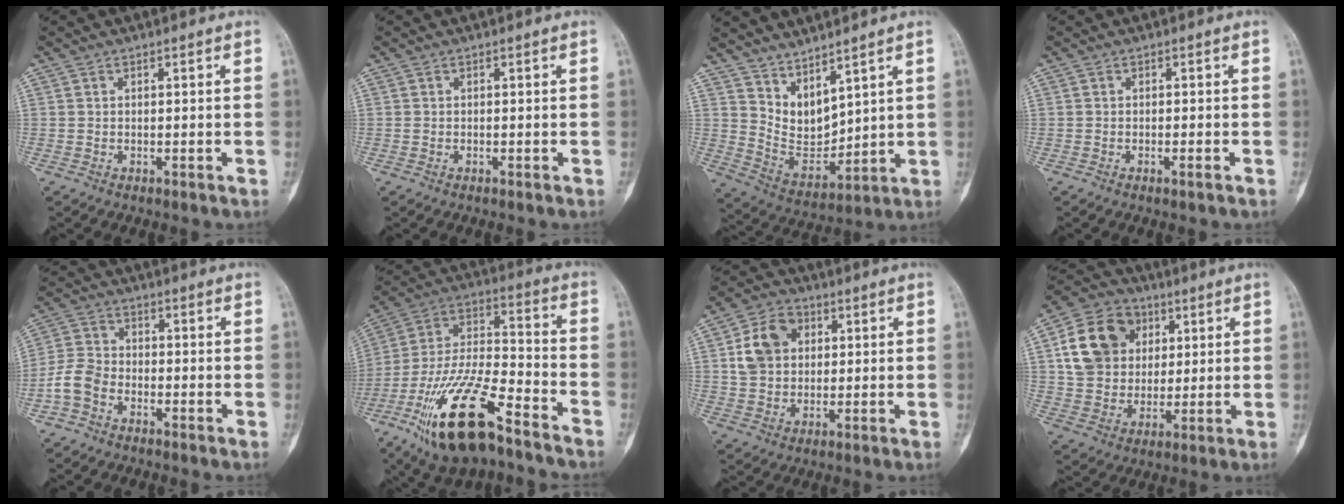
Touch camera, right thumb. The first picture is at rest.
{"total": 0.0}
{"total": 9.0, "force": [7.1, 3.3, 4.5], "torque": [-0.062, -0.063, 0.157]}
{"total": 1.0, "force": [-0.5, 0.0, 0.8], "torque": [-0.016, 0.001, -0.008]}
{"total": 5.7, "force": [-2.8, 3.9, 3.2], "torque": [-0.061, 0.019, -0.065]}
{"total": 22.5, "force": [-13.5, 7.5, 16.4], "torque": [-0.347, 0.052, -0.245]}
{"total": 9.5, "force": [2.2, 7.5, 5.4], "torque": [-0.077, 0.007, 0.036]}
{"total": 15.1, "force": [4.3, 12.4, 7.4], "torque": [-0.115, 0.003, 0.077]}